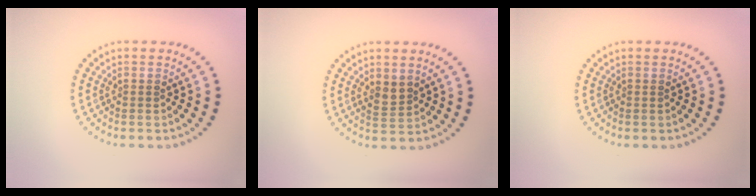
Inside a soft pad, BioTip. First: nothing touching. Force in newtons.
{"total": 1.7, "press": 1.5, "slide": 0.8}
{"total": 0.0}